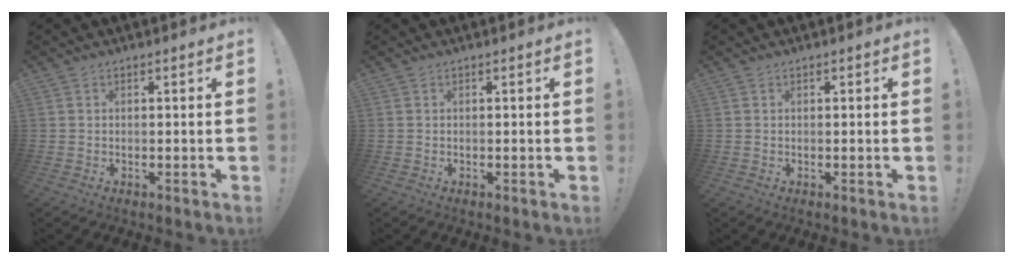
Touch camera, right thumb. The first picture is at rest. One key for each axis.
{"total": 0.0}
{"total": 0.0}